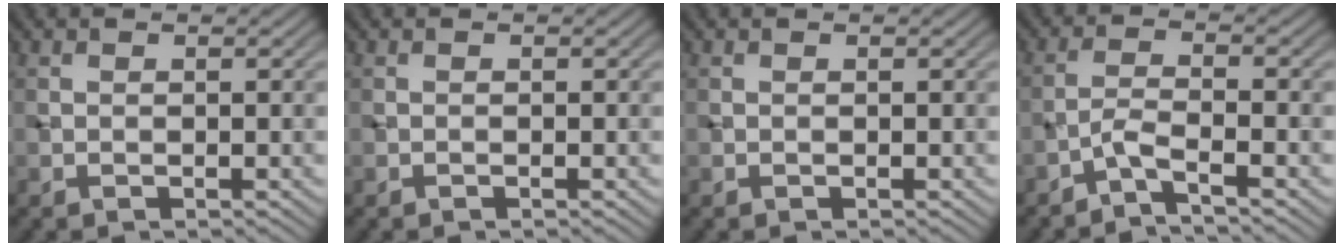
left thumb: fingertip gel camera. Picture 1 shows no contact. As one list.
[{"total": 0.0}, {"total": 0.0}, {"total": 2.9, "force": [-2.2, 0.2, 1.9], "torque": [-0.039, 0.005, -0.057]}]